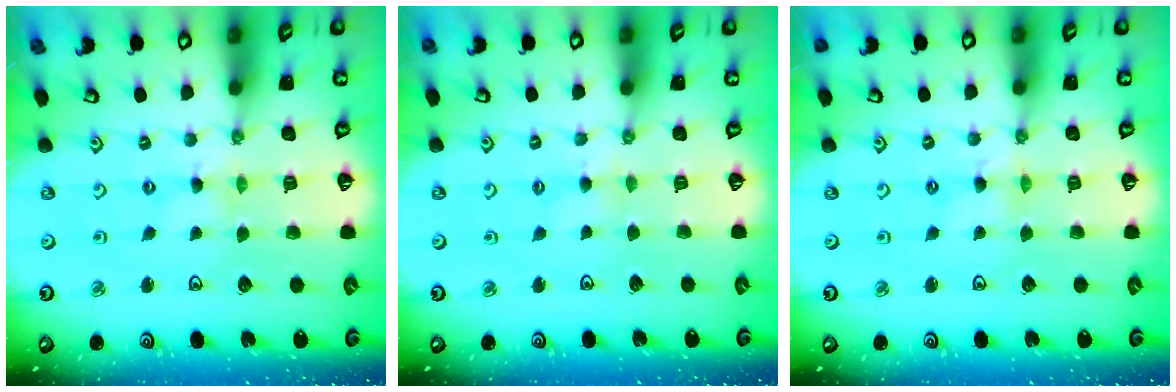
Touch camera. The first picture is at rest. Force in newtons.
{"total": 2.2, "press": 2.1, "slide": 0.4}
{"total": 1.7, "press": 1.7, "slide": 0.2}